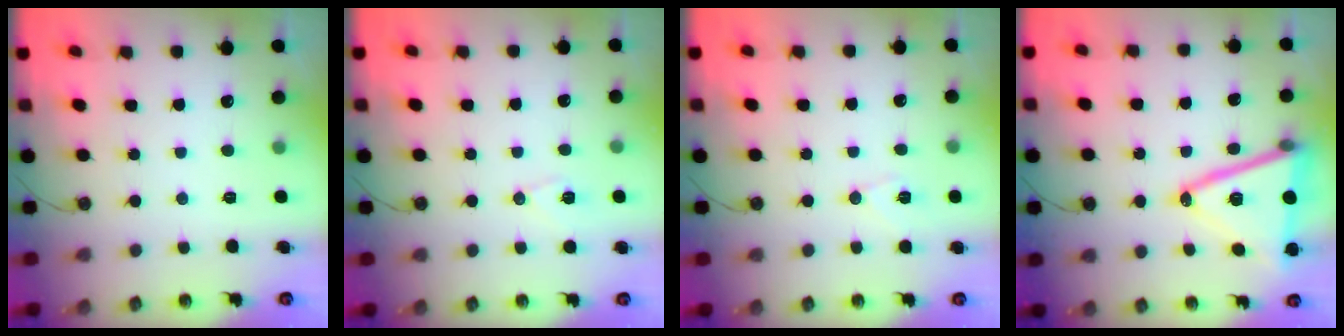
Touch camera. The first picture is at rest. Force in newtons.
{"total": 7.2, "press": 6.8, "slide": 2.1}
{"total": 6.8, "press": 6.7, "slide": 1.1}
{"total": 19.0, "press": 18.7, "slide": 3.5}